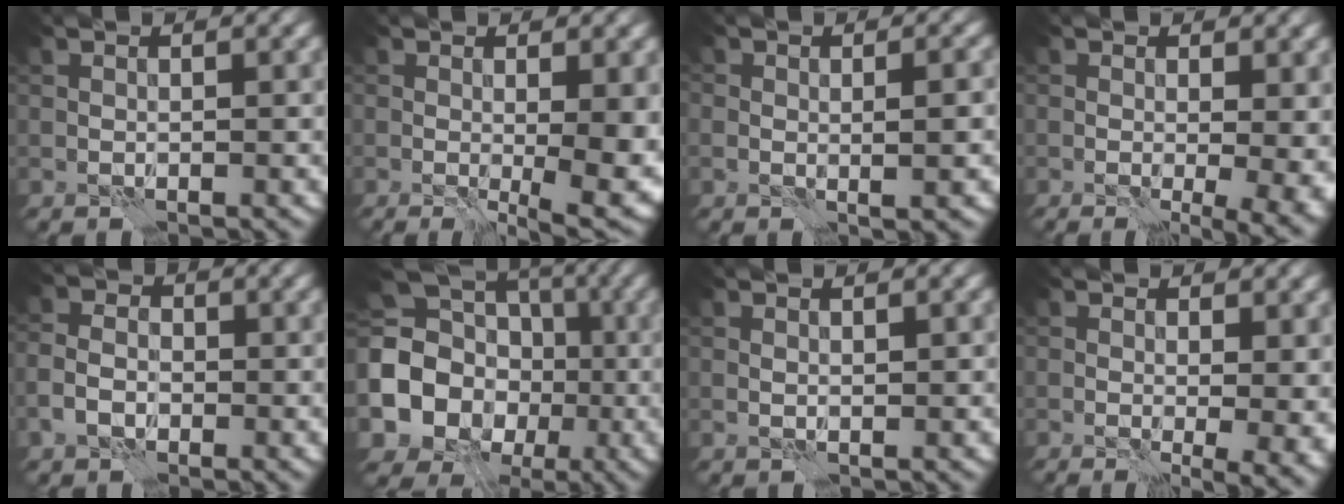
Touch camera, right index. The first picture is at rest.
{"total": 6.9, "force": [-0.1, 2.0, 6.6], "torque": [-0.078, -0.017, 0.004]}
{"total": 2.1, "force": [-0.1, 0.7, 1.9], "torque": [-0.026, -0.001, -0.002]}
{"total": 6.4, "force": [0.2, 2.8, 5.8], "torque": [-0.032, -0.008, 0.010]}
{"total": 3.9, "force": [-1.3, 3.0, 2.2], "torque": [-0.033, 0.001, -0.028]}
{"total": 14.4, "force": [-1.9, 13.1, 5.8], "torque": [-0.145, -0.014, -0.055]}
{"total": 0.6, "force": [0.2, 0.1, 0.5], "torque": [-0.009, -0.002, 0.004]}
{"total": 5.5, "force": [0.5, 2.3, 4.9], "torque": [-0.039, -0.011, 0.017]}